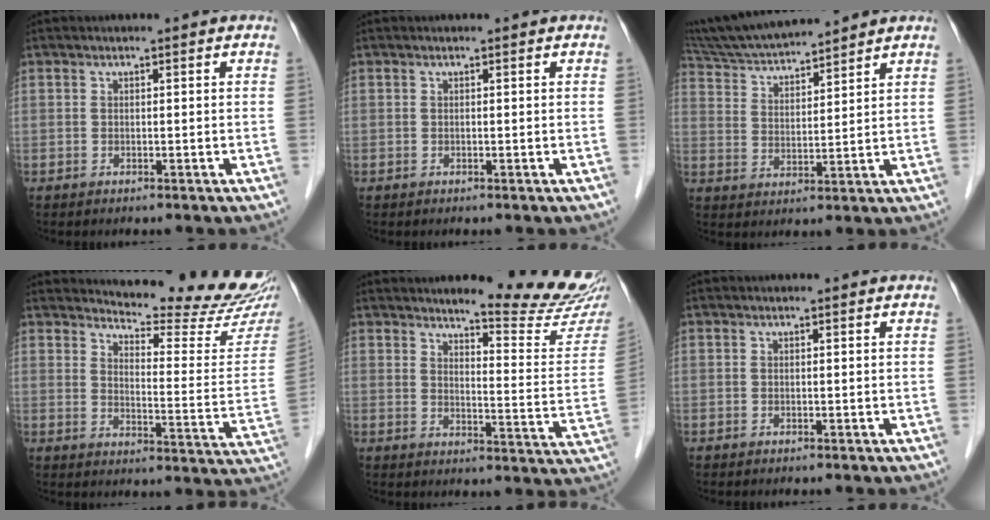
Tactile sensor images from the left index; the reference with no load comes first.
{"total": 0.0}
{"total": 12.7, "force": [11.8, 0.6, 4.6], "torque": [-0.088, 0.016, 0.214]}
{"total": 17.0, "force": [16.3, 0.4, 4.8], "torque": [-0.068, -0.108, 0.191]}
{"total": 14.1, "force": [13.3, -0.3, 4.8], "torque": [-0.059, -0.093, 0.153]}
{"total": 0.0}